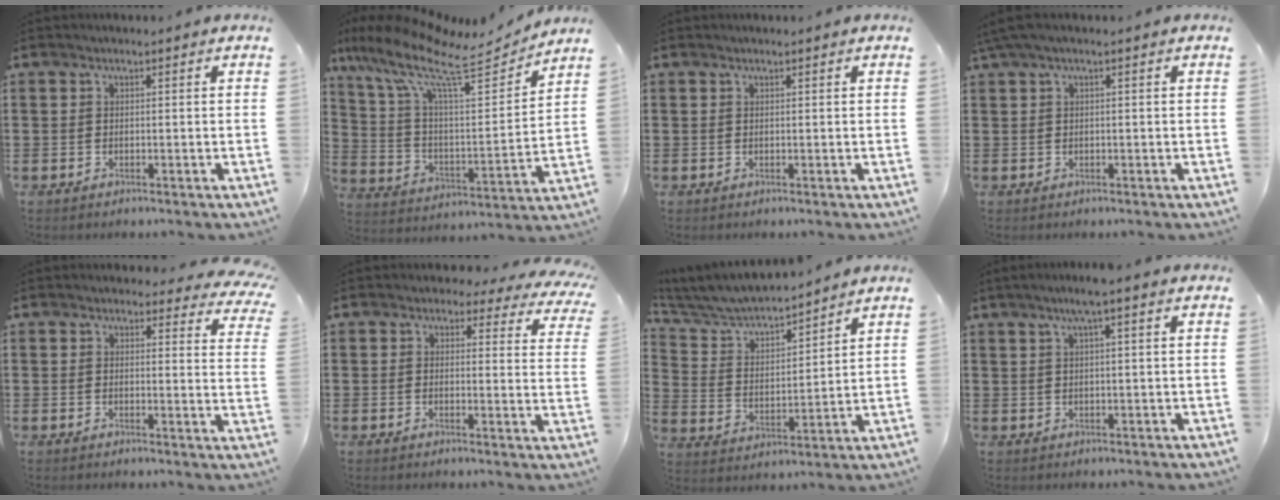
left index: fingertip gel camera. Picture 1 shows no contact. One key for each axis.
{"total": 13.0, "fx": 9.2, "fy": 3.1, "fz": 8.7, "tx": -0.199, "ty": -0.051, "tz": 0.153}
{"total": 0.0}
{"total": 1.7, "fx": 0.1, "fy": 0.2, "fz": 1.7, "tx": -0.036, "ty": -0.005, "tz": -0.001}
{"total": 3.2, "fx": 3.0, "fy": 0.6, "fz": 1.0, "tx": -0.015, "ty": -0.014, "tz": 0.052}
{"total": 2.9, "fx": 2.3, "fy": 1.2, "fz": 1.3, "tx": -0.029, "ty": -0.007, "tz": 0.039}
{"total": 6.2, "fx": 5.9, "fy": 1.1, "fz": 1.6, "tx": -0.063, "ty": -0.040, "tz": 0.097}
{"total": 3.0, "fx": 1.4, "fy": -0.2, "fz": 2.6, "tx": -0.051, "ty": 0.000, "tz": 0.024}